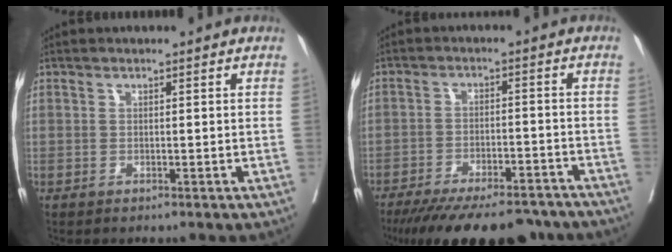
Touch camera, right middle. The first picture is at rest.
{"total": 19.7, "force": [-16.6, 5.3, 9.1], "torque": [-0.149, -0.022, -0.231]}